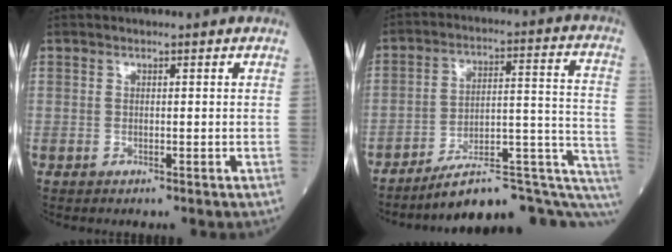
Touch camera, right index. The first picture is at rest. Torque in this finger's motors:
{"motor_torque": [0.57, -1.57, 0.45, 0.08]}